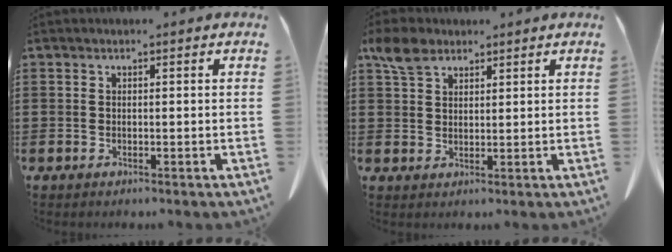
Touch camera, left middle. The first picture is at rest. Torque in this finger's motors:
{"motor_torque": [0.26, 0.52, -0.36, -0.09]}